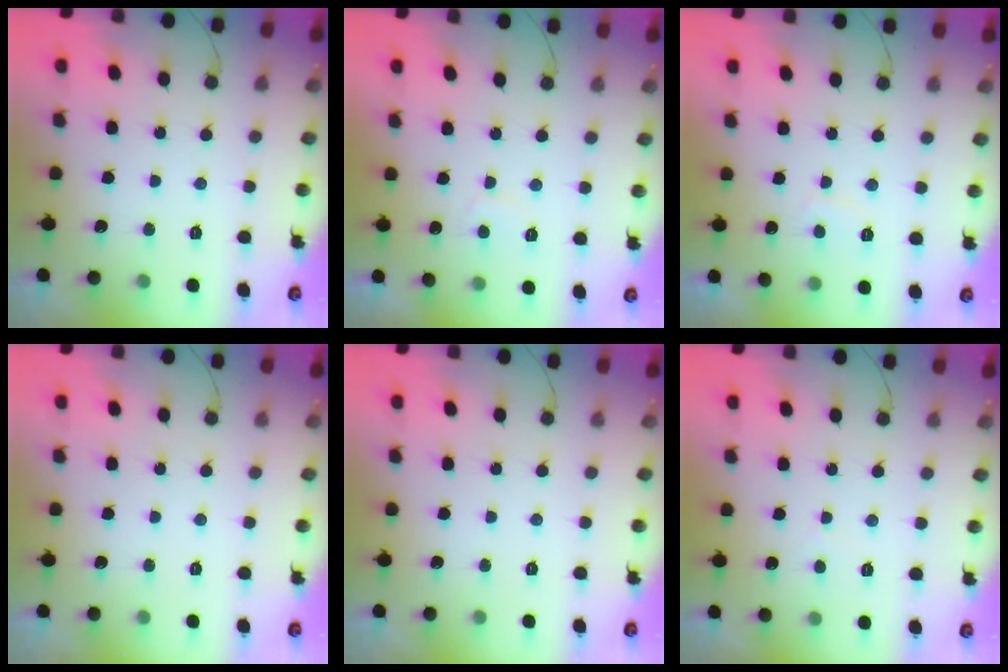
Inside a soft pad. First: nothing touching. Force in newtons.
{"total": 2.0, "press": 1.9, "slide": 0.6}
{"total": 1.8, "press": 1.7, "slide": 0.6}
{"total": 0.0}
{"total": 0.0}
{"total": 2.7, "press": 2.7, "slide": 0.2}